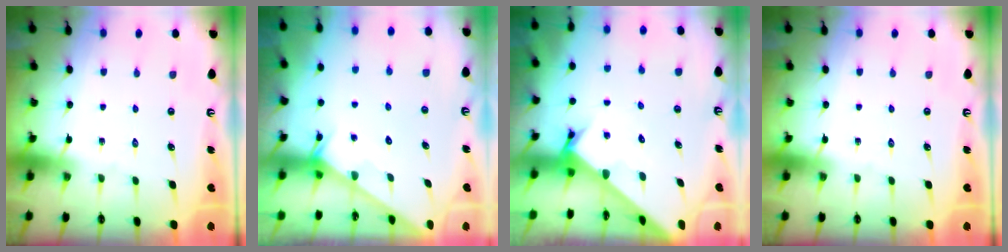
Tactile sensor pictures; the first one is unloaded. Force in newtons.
{"total": 2.4, "press": 2.4, "slide": 0.1}
{"total": 2.4, "press": 2.4, "slide": 0.2}
{"total": 0.0}